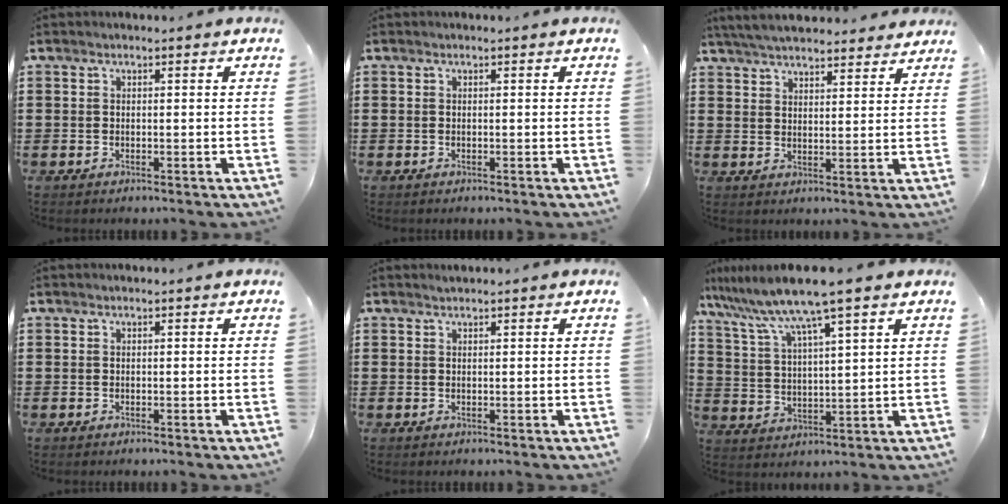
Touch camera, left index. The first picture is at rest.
{"total": 0.0}
{"total": 5.2, "force": [5.0, 0.5, 1.3], "torque": [-0.039, -0.014, 0.092]}
{"total": 0.0}
{"total": 0.6, "force": [0.5, 0.1, 0.2], "torque": [-0.006, -0.001, 0.011]}
{"total": 8.7, "force": [6.8, -0.9, 5.2], "torque": [-0.126, -0.042, 0.112]}